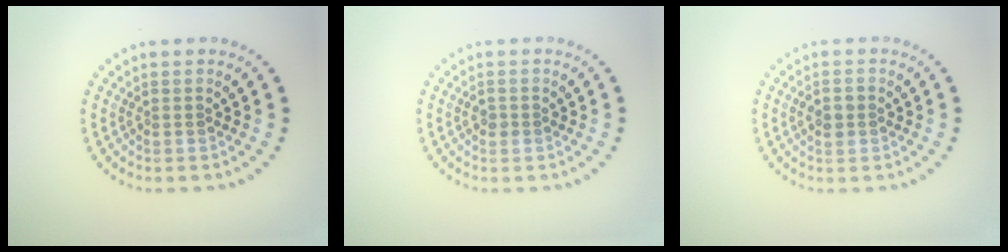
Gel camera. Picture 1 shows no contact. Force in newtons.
{"total": 0.9, "press": 0.9, "slide": 0.1}
{"total": 1.6, "press": 1.6, "slide": 0.0}